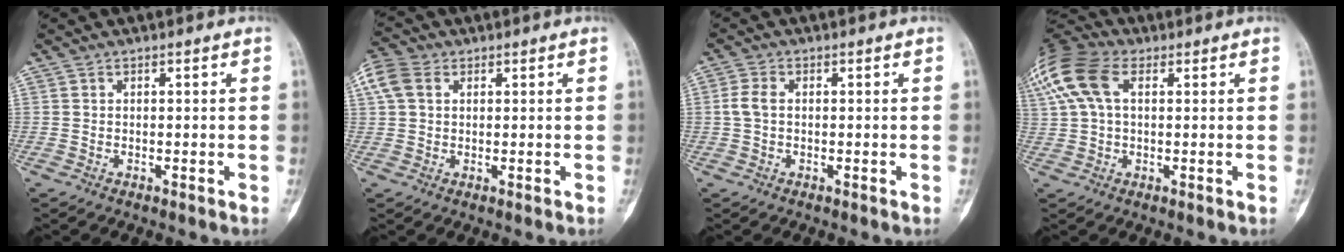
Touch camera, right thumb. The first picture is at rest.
{"total": 6.5, "force": [2.1, 4.7, 3.9], "torque": [-0.094, 0.020, 0.039]}
{"total": 3.0, "force": [0.0, 1.9, 2.3], "torque": [-0.055, 0.006, -0.003]}
{"total": 16.3, "force": [5.6, 10.0, 11.7], "torque": [-0.283, 0.043, 0.100]}